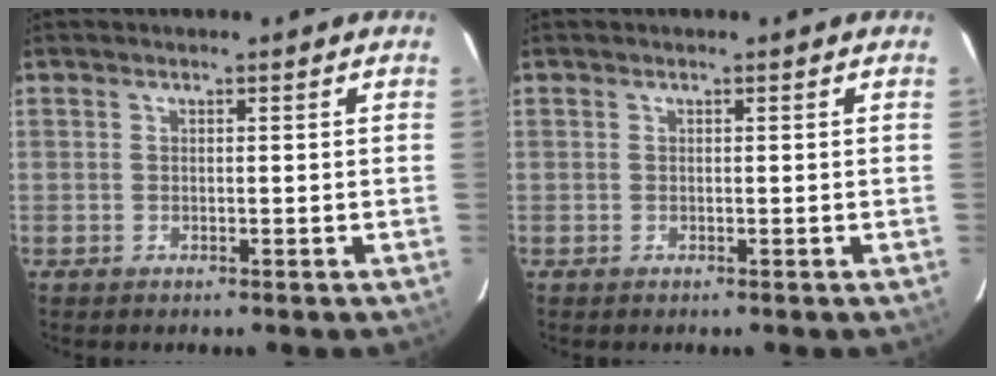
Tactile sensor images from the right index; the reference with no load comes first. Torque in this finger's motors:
{"motor_torque": [0.00, 0.00, 0.00, 0.00]}